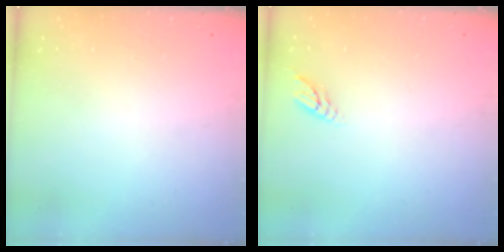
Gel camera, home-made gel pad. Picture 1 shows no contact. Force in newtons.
{"total": 4.7, "press": 4.7, "slide": 0.4}